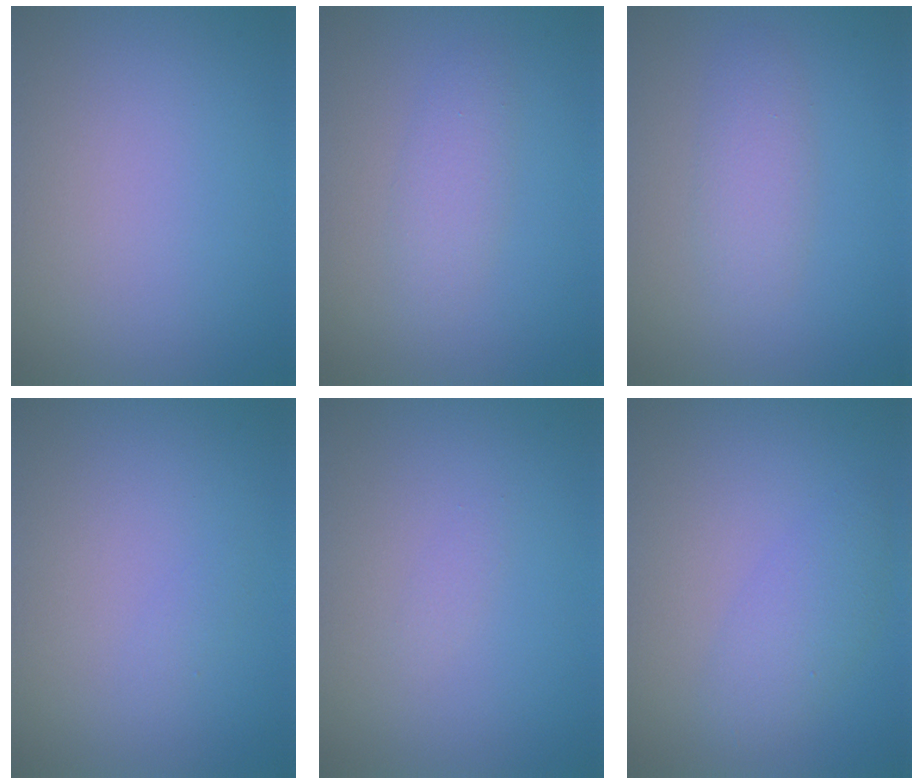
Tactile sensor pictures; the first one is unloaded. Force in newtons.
{"total": 2.1, "press": 2.1, "slide": 0.1}
{"total": 2.4, "press": 2.4, "slide": 0.0}
{"total": 0.5, "press": 0.5, "slide": 0.0}
{"total": 0.7, "press": 0.6, "slide": 0.1}
{"total": 2.7, "press": 2.7, "slide": 0.1}